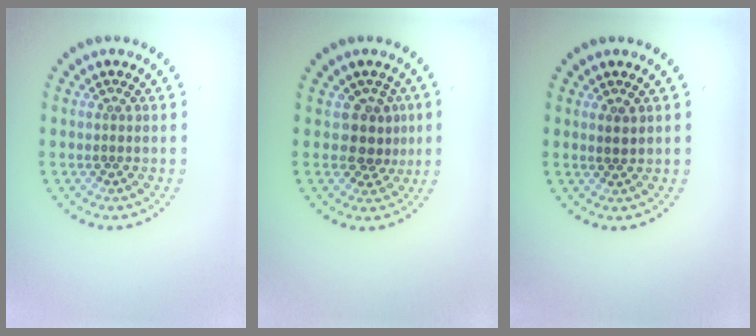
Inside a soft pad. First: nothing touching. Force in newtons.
{"total": 2.7, "press": 2.1, "slide": 1.6}
{"total": 1.0, "press": 0.9, "slide": 0.4}